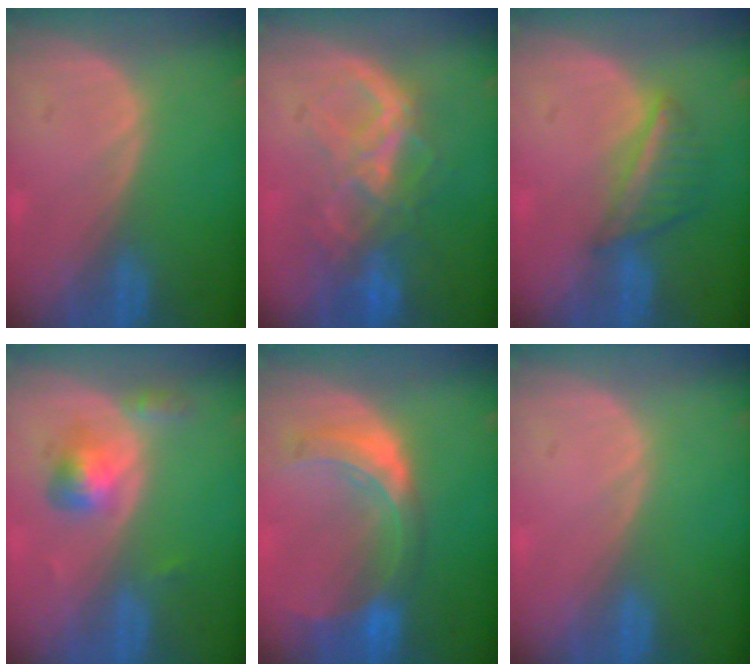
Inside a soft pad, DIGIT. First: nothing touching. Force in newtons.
{"total": 8.3, "press": 7.7, "slide": 3.2}
{"total": 5.6, "press": 5.3, "slide": 1.7}
{"total": 4.0, "press": 4.0, "slide": 0.2}
{"total": 8.3, "press": 7.4, "slide": 3.8}
{"total": 0.0}